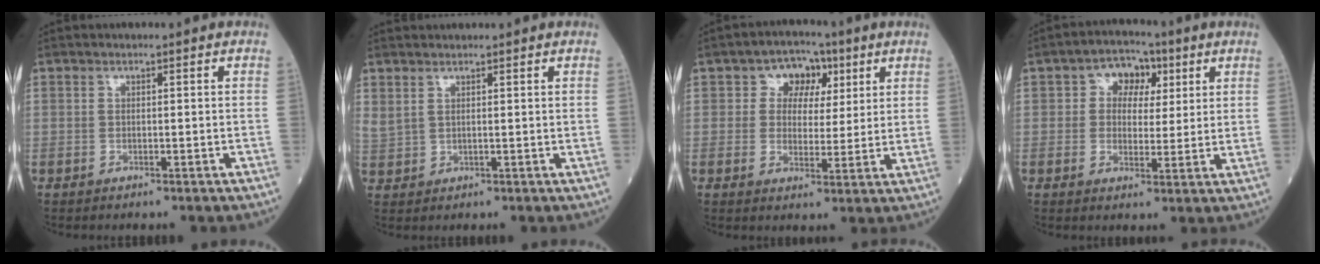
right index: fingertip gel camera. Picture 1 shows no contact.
{"total": 3.7, "force": [3.0, 1.6, 1.4], "torque": [-0.039, 0.005, 0.064]}
{"total": 6.2, "force": [2.5, 4.9, 2.8], "torque": [-0.030, 0.021, 0.038]}
{"total": 6.1, "force": [2.0, 4.6, 3.5], "torque": [-0.043, 0.022, 0.030]}